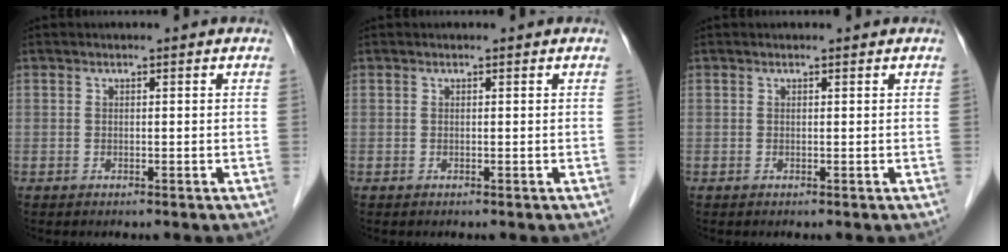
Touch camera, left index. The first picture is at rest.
{"total": 0.0}
{"total": 0.0}